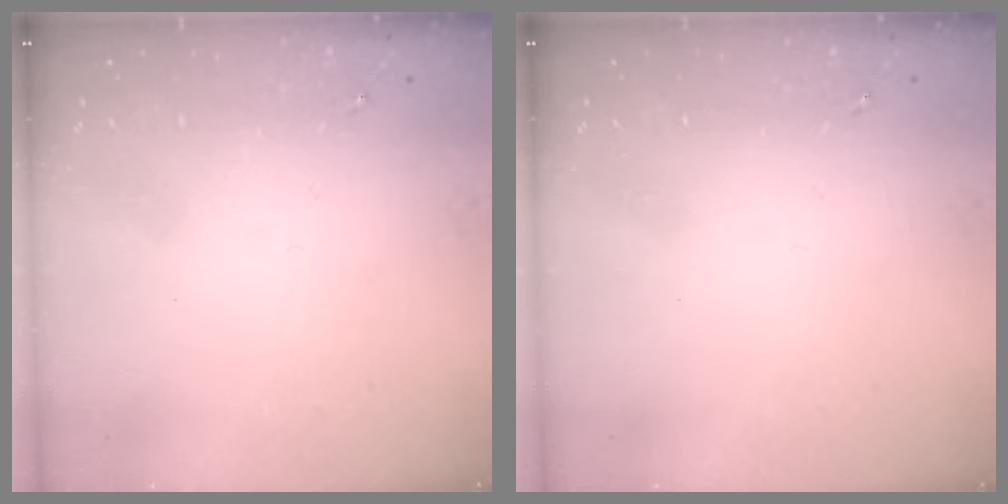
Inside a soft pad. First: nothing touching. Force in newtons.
{"total": 0.0}